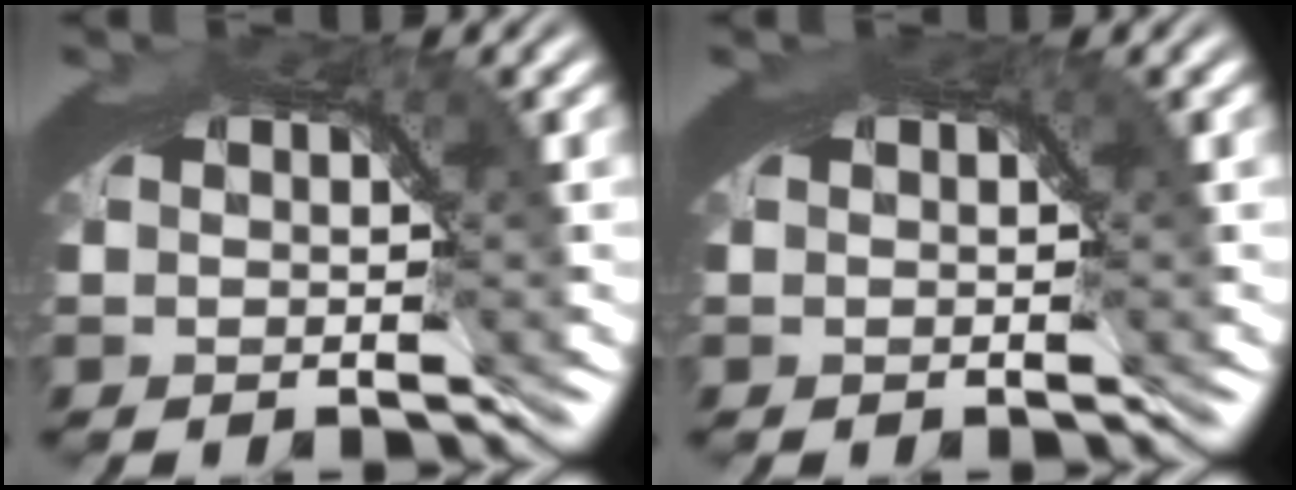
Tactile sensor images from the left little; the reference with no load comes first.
{"total": 0.9, "force": [0.4, 0.3, 0.8], "torque": [-0.007, 0.002, 0.004]}